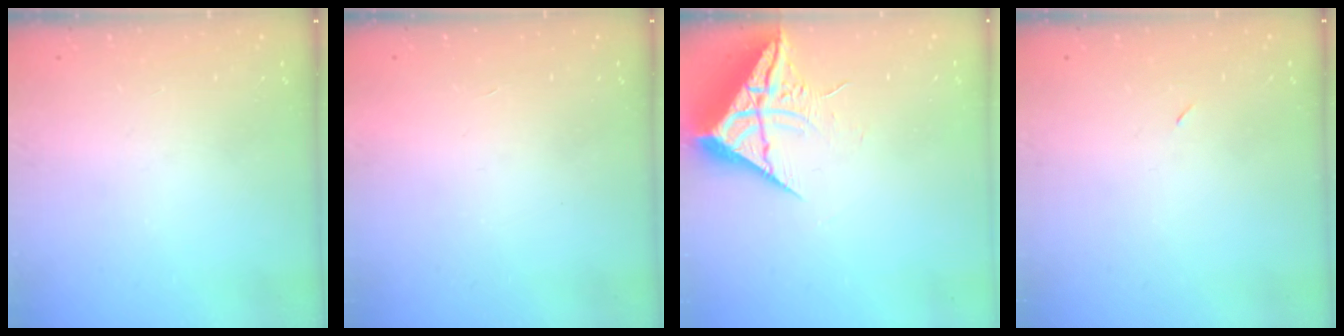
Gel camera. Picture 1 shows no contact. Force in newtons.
{"total": 1.6, "press": 1.6, "slide": 0.1}
{"total": 10.4, "press": 10.4, "slide": 0.8}
{"total": 2.3, "press": 2.0, "slide": 1.2}